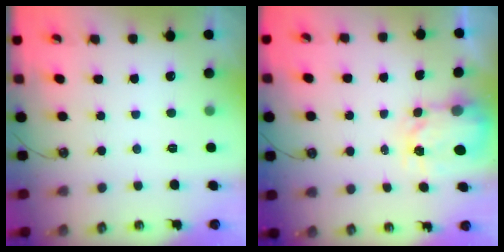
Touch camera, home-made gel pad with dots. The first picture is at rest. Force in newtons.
{"total": 3.7, "press": 3.7, "slide": 0.4}